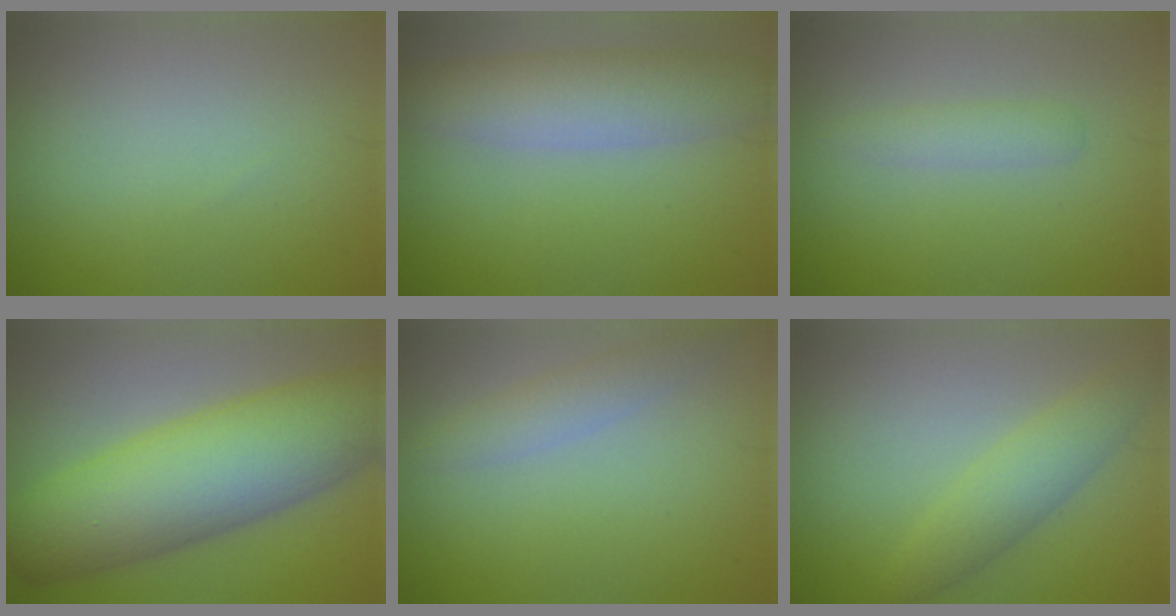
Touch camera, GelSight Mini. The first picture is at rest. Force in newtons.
{"total": 5.3, "press": 5.3, "slide": 0.3}
{"total": 1.5, "press": 1.5, "slide": 0.0}
{"total": 11.0, "press": 11.0, "slide": 0.2}
{"total": 2.0, "press": 2.0, "slide": 0.1}
{"total": 2.4, "press": 2.4, "slide": 0.2}